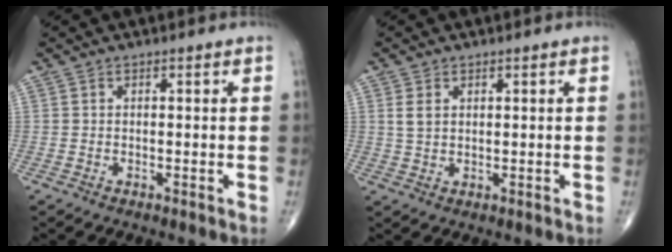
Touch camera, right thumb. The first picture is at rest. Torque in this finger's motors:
{"motor_torque": [-0.21, 0.11, 0.14, -0.05, -0.08]}